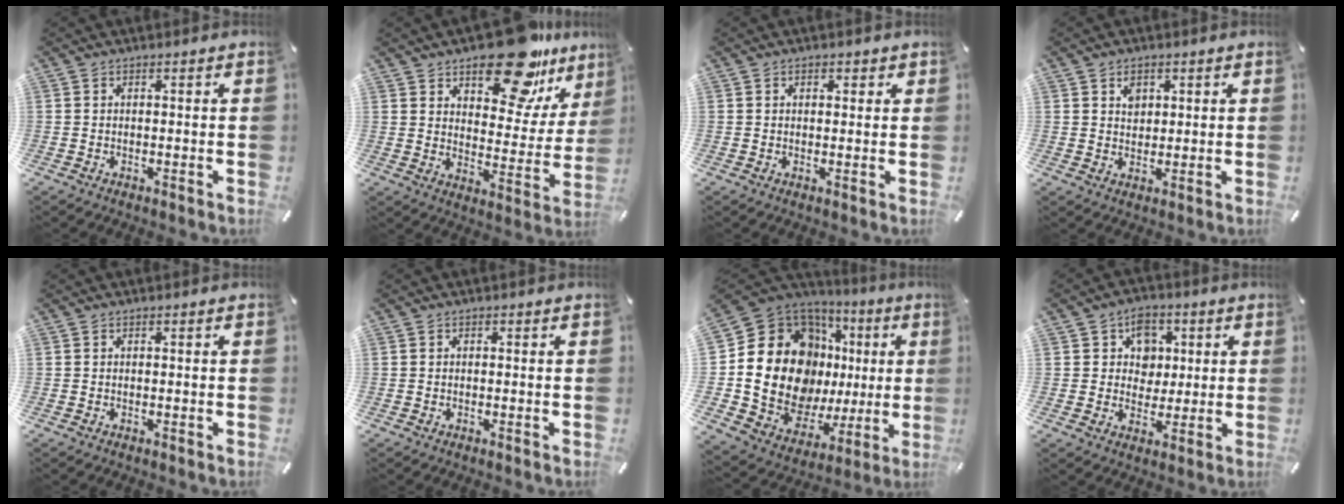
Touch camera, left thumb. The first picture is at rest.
{"total": 19.8, "force": [14.4, 9.0, 10.1], "torque": [-0.137, -0.103, 0.242]}
{"total": 1.3, "force": [0.5, 1.1, 0.6], "torque": [-0.005, 0.001, 0.005]}
{"total": 3.4, "force": [1.4, 2.8, 1.2], "torque": [-0.011, -0.002, 0.022]}
{"total": 0.0}
{"total": 0.0}
{"total": 22.5, "force": [4.1, 16.5, 14.8], "torque": [-0.270, -0.056, 0.092]}
{"total": 7.9, "force": [2.2, 7.2, 2.4], "torque": [-0.032, -0.002, 0.039]}